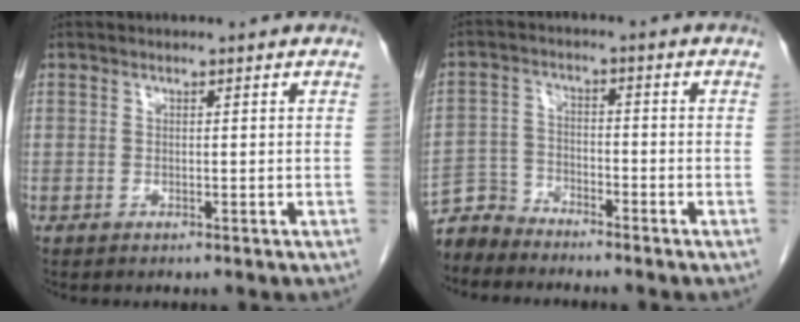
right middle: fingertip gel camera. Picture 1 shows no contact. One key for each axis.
{"total": 4.8, "fx": -4.7, "fy": 1.0, "fz": -0.7, "tx": 0.012, "ty": -0.003, "tz": -0.094}